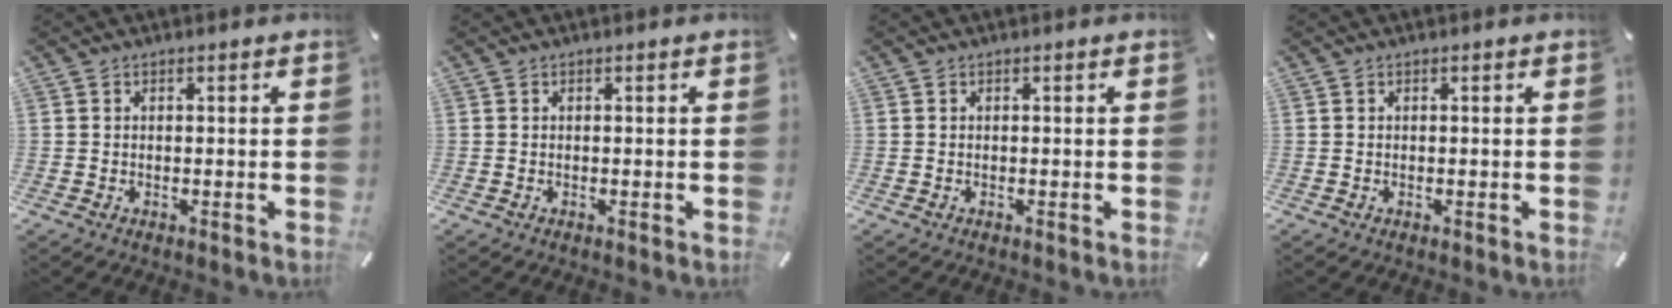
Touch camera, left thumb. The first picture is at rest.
{"total": 0.0}
{"total": 0.0}
{"total": 0.0}